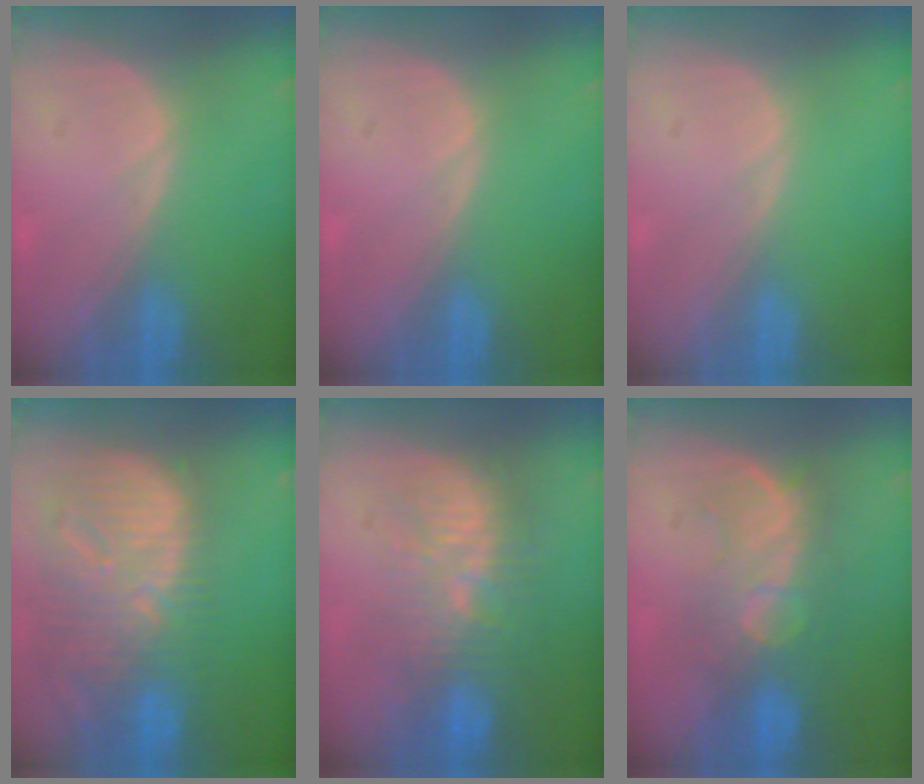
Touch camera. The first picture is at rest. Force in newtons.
{"total": 0.0}
{"total": 0.0}
{"total": 13.3, "press": 11.6, "slide": 6.6}
{"total": 9.5, "press": 8.9, "slide": 3.2}
{"total": 8.8, "press": 8.2, "slide": 3.2}